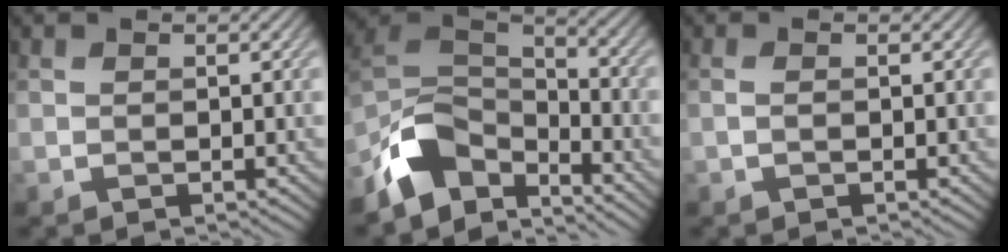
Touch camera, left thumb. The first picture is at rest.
{"total": 10.2, "force": [-7.2, 5.0, 5.2], "torque": [-0.109, -0.004, -0.152]}
{"total": 0.5, "force": [-0.2, 0.0, 0.5], "torque": [-0.015, 0.003, -0.007]}